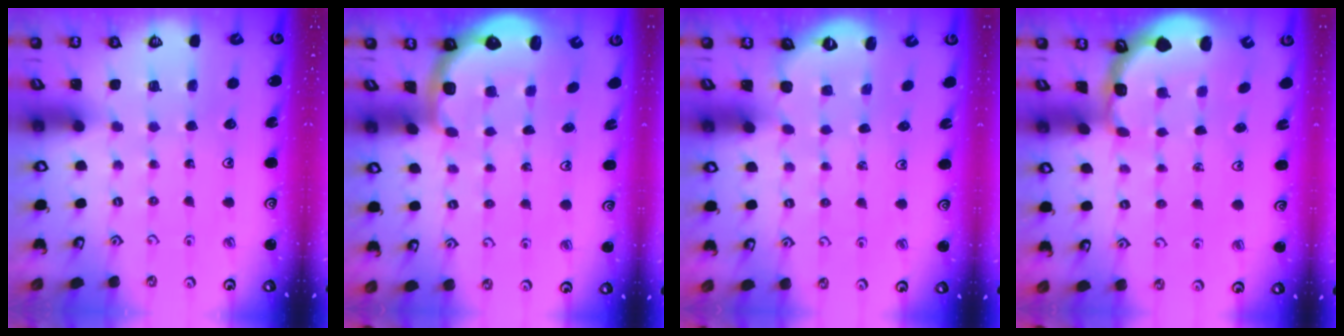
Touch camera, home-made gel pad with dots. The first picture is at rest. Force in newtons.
{"total": 3.0, "press": 2.1, "slide": 2.1}
{"total": 1.8, "press": 1.1, "slide": 1.4}
{"total": 1.7, "press": 1.6, "slide": 0.5}